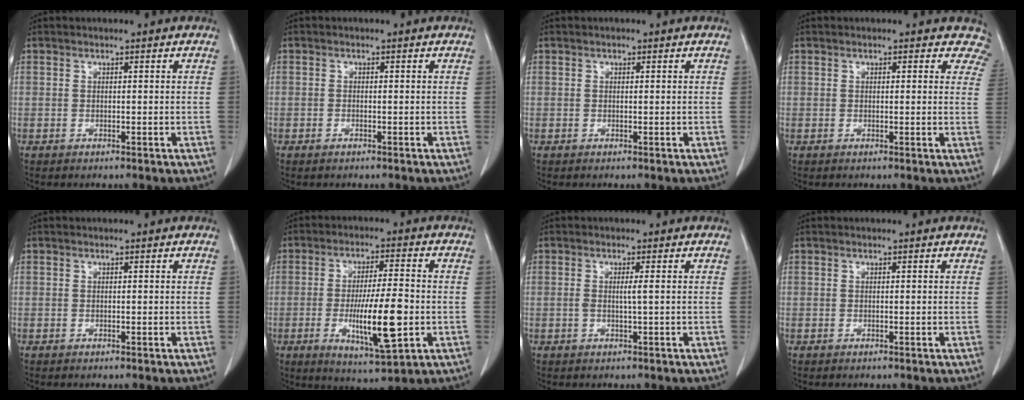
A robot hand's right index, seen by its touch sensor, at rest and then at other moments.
{"total": 0.7, "force": [-0.5, 0.2, 0.4], "torque": [-0.007, 0.002, -0.005]}
{"total": 0.0}
{"total": 3.3, "force": [2.7, 1.8, 0.9], "torque": [0.020, -0.005, 0.005]}
{"total": 0.0}
{"total": 12.1, "force": [-2.6, 1.6, 11.7], "torque": [-0.203, -0.014, -0.038]}
{"total": 1.0, "force": [0.0, -0.2, 0.9], "torque": [-0.016, 0.002, -0.001]}
{"total": 0.0}